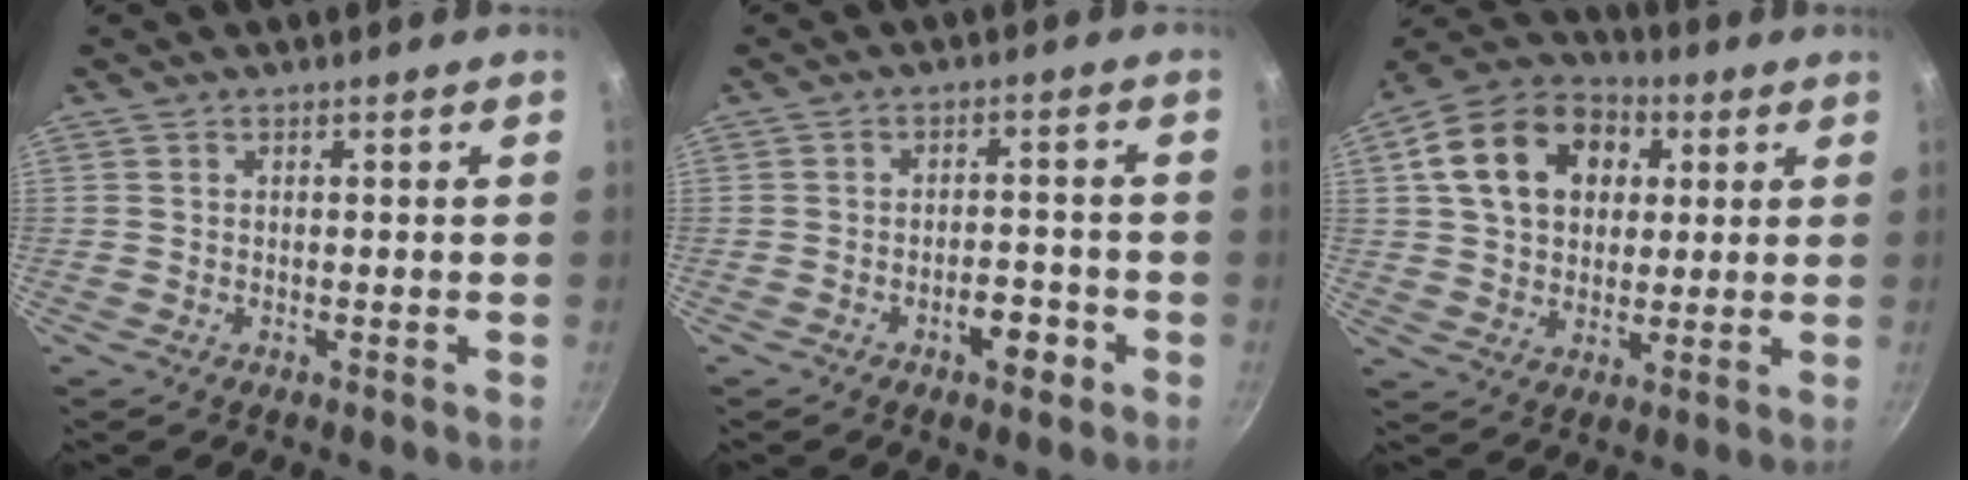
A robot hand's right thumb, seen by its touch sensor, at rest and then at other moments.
{"total": 4.9, "force": [-2.5, 2.3, 3.6], "torque": [-0.031, 0.019, -0.036]}
{"total": 17.5, "force": [4.9, 12.8, 10.8], "torque": [-0.165, 0.020, 0.072]}